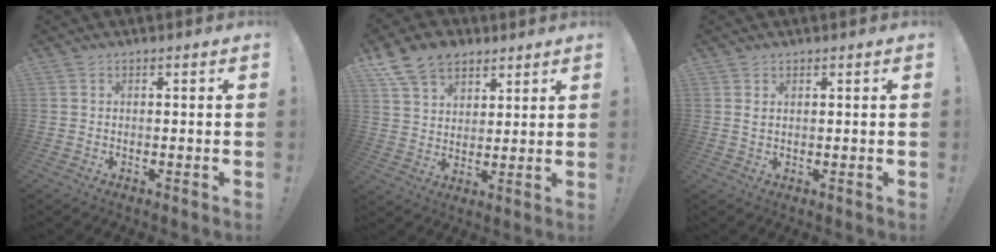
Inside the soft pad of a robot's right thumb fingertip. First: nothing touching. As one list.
[{"total": 11.9, "force": [7.7, 7.9, 4.4], "torque": [-0.074, -0.039, 0.152]}, {"total": 1.5, "force": [0.8, 0.7, 1.0], "torque": [-0.010, -0.004, 0.013]}]